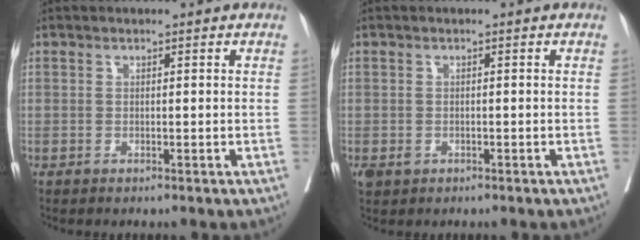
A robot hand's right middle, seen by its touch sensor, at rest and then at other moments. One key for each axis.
{"total": 1.5, "fx": -0.5, "fy": 1.2, "fz": 0.8, "tx": -0.014, "ty": 0.001, "tz": -0.001}